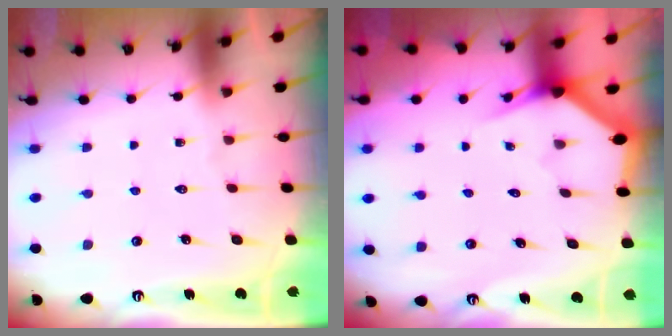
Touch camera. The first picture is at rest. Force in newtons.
{"total": 2.7, "press": 2.7, "slide": 0.0}